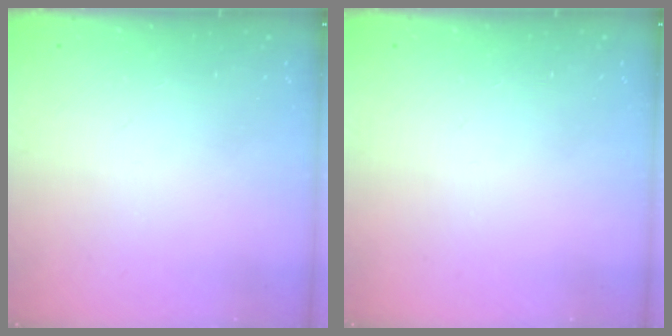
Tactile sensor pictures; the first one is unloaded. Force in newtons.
{"total": 0.0}